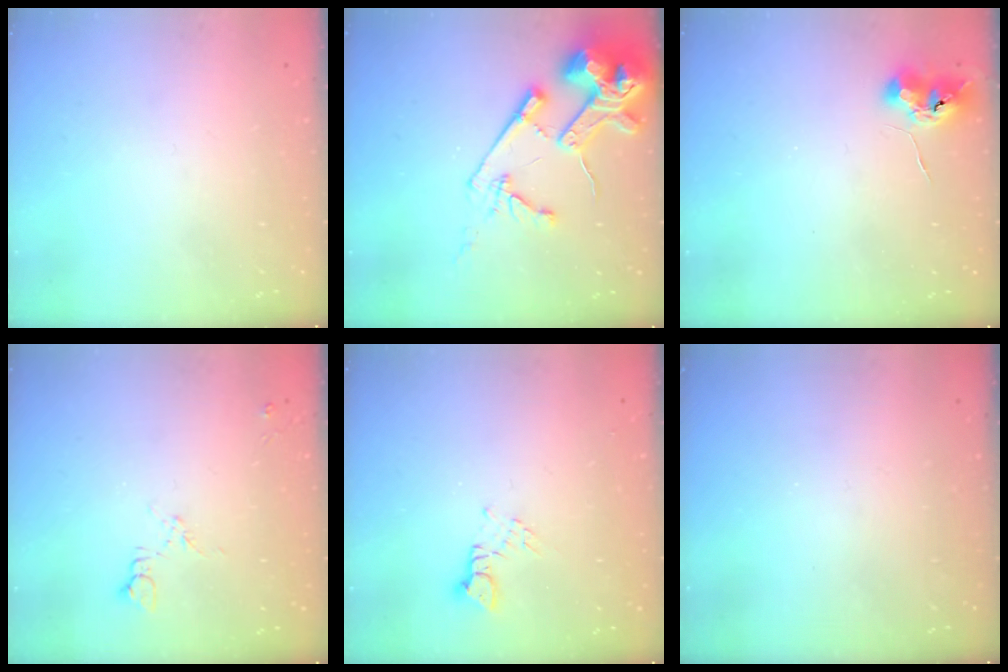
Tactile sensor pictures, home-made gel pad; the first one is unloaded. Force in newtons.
{"total": 17.9, "press": 17.7, "slide": 2.2}
{"total": 8.1, "press": 8.0, "slide": 1.0}
{"total": 5.1, "press": 5.0, "slide": 0.6}
{"total": 2.8, "press": 2.8, "slide": 0.3}
{"total": 0.0}